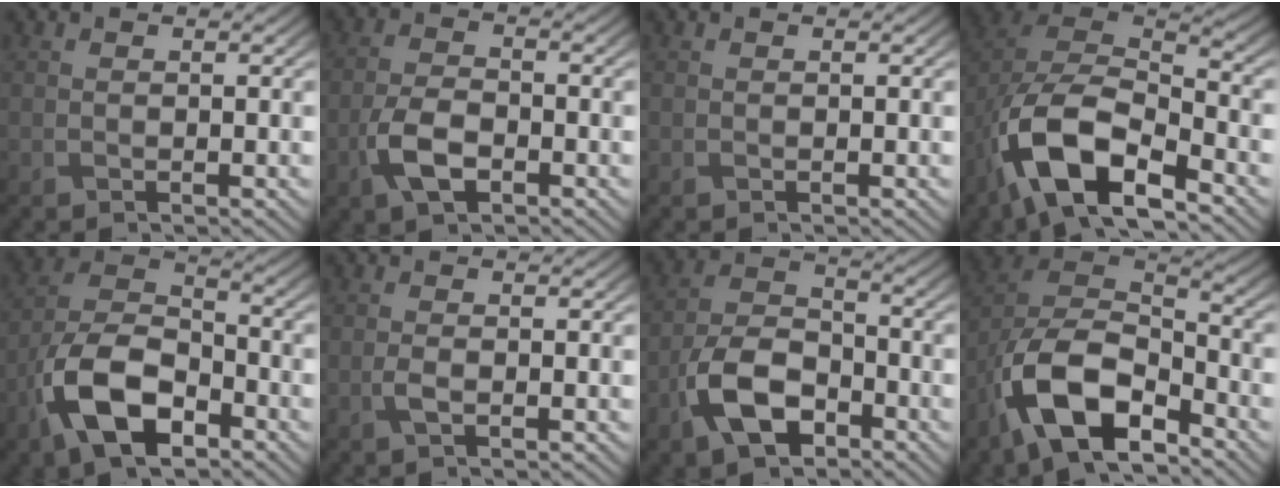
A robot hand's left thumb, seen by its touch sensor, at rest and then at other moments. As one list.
[{"total": 5.6, "force": [-2.5, 2.9, 4.1], "torque": [-0.093, -0.002, -0.058]}, {"total": 0.0}, {"total": 13.9, "force": [-7.1, 6.7, 9.9], "torque": [-0.211, -0.022, -0.142]}, {"total": 12.5, "force": [-6.4, 6.6, 8.5], "torque": [-0.182, -0.006, -0.137]}, {"total": 1.4, "force": [-0.5, 0.5, 1.3], "torque": [-0.031, 0.000, -0.011]}, {"total": 9.2, "force": [-4.7, 5.2, 6.0], "torque": [-0.128, 0.001, -0.106]}, {"total": 13.6, "force": [-8.1, 6.5, 8.9], "torque": [-0.191, -0.017, -0.167]}]